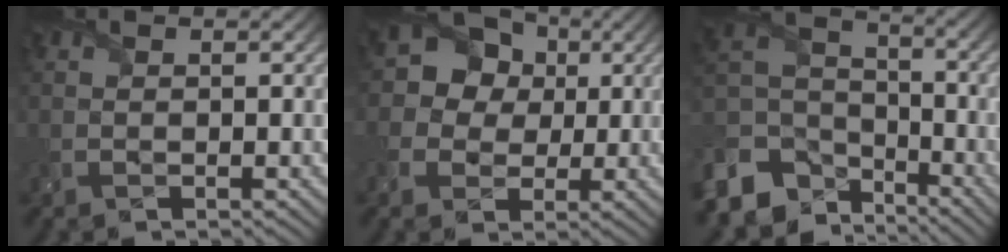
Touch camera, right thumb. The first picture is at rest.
{"total": 8.9, "force": [1.8, 8.0, 3.2], "torque": [-0.086, 0.029, 0.017]}
{"total": 11.8, "force": [-7.7, 7.7, 4.5], "torque": [-0.151, -0.030, -0.142]}